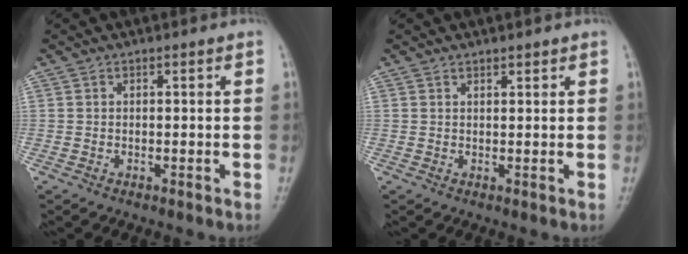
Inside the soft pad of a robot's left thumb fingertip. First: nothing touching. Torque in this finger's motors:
{"motor_torque": [-0.24, -0.08, -0.11, 0.04, -0.03]}